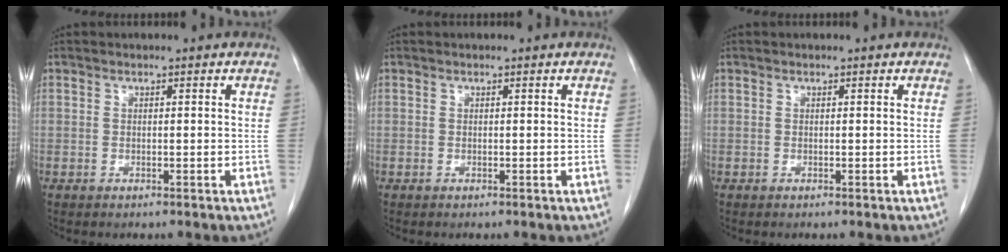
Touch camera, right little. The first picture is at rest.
{"total": 0.0}
{"total": 0.0}